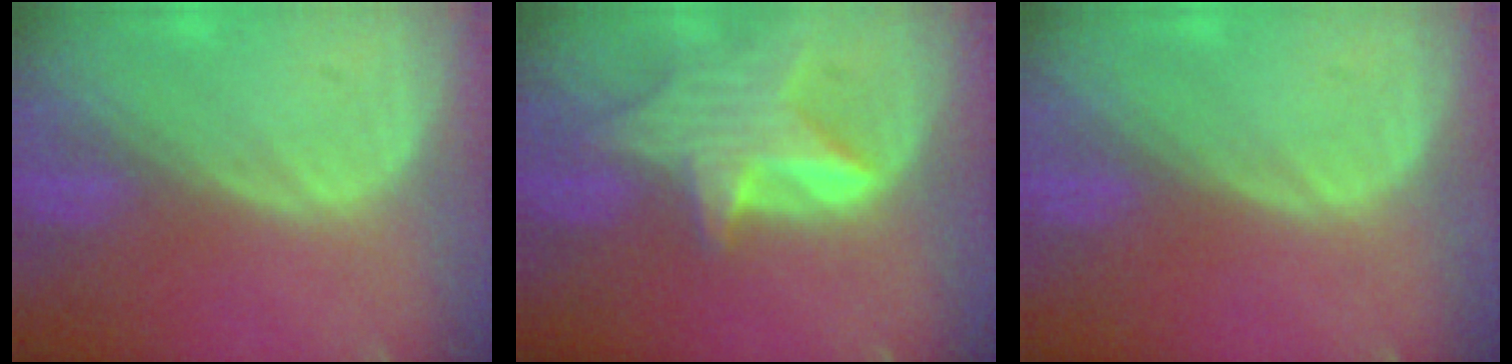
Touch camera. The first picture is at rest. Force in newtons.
{"total": 7.1, "press": 6.8, "slide": 1.9}
{"total": 0.0}